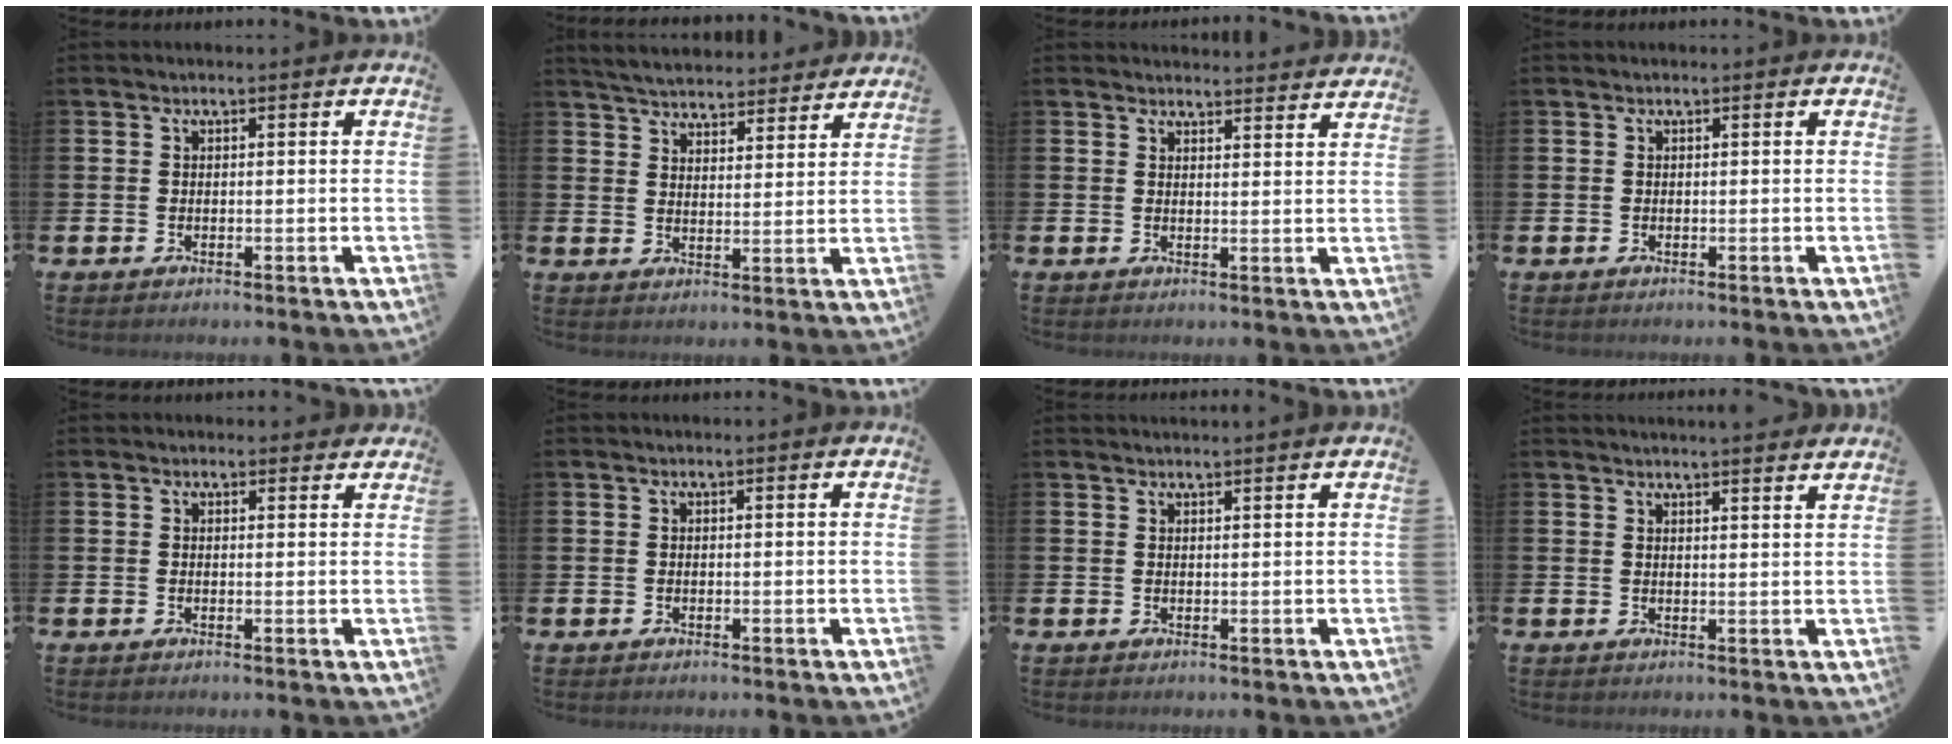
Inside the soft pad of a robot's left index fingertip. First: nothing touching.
{"total": 5.1, "force": [5.1, 0.7, 0.2], "torque": [-0.022, -0.033, 0.091]}
{"total": 2.9, "force": [2.9, 0.1, -0.2], "torque": [0.006, -0.022, 0.051]}
{"total": 0.0}
{"total": 1.0, "force": [0.8, 0.5, 0.1], "torque": [0.012, 0.000, 0.011]}
{"total": 0.0}
{"total": 0.8, "force": [0.8, -0.2, 0.0], "torque": [0.002, -0.003, 0.016]}
{"total": 2.5, "force": [2.5, -0.4, 0.0], "torque": [-0.002, -0.013, 0.045]}